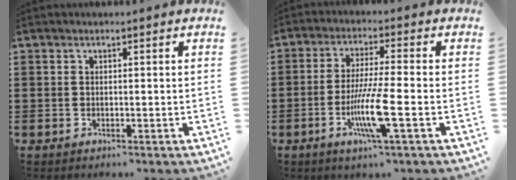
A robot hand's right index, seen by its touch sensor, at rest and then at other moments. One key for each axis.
{"total": 9.0, "fx": -3.0, "fy": 0.7, "fz": 8.4, "tx": -0.170, "ty": -0.021, "tz": -0.060}